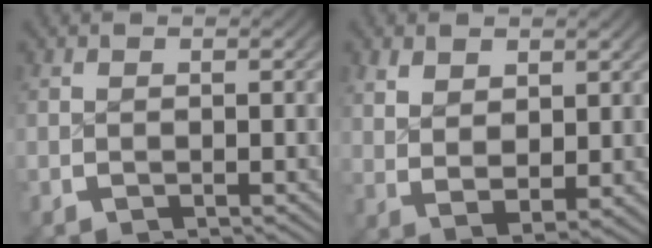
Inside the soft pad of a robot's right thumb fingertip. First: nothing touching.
{"total": 4.2, "force": [1.2, 2.6, 3.1], "torque": [-0.058, -0.017, 0.038]}